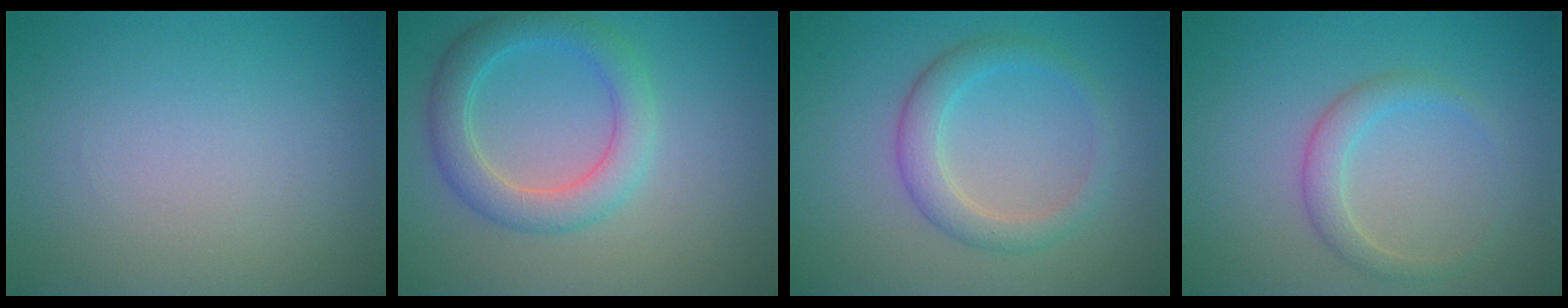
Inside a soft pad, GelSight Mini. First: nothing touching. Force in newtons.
{"total": 4.2, "press": 4.2, "slide": 0.1}
{"total": 2.2, "press": 2.2, "slide": 0.2}
{"total": 2.2, "press": 2.2, "slide": 0.1}